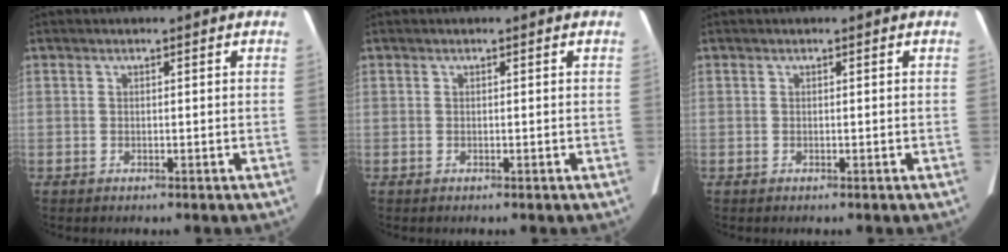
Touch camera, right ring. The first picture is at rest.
{"total": 0.0}
{"total": 0.0}